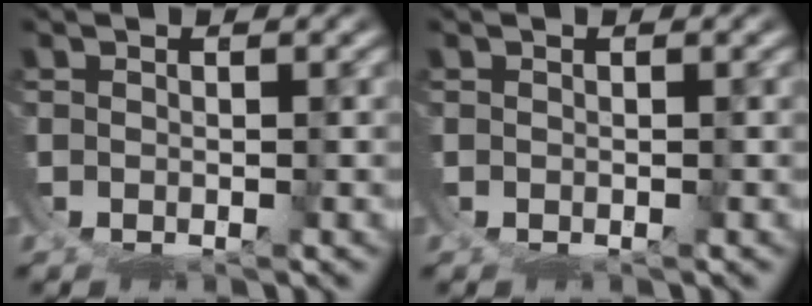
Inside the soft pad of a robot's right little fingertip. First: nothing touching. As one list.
[{"total": 0.0}]